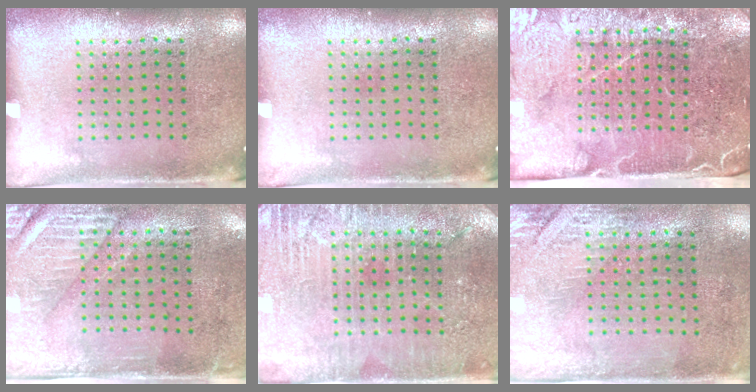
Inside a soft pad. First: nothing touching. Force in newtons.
{"total": 0.0}
{"total": 4.5, "press": 3.9, "slide": 2.3}
{"total": 2.8, "press": 2.4, "slide": 1.4}
{"total": 2.9, "press": 2.9, "slide": 0.4}
{"total": 2.9, "press": 2.5, "slide": 1.5}